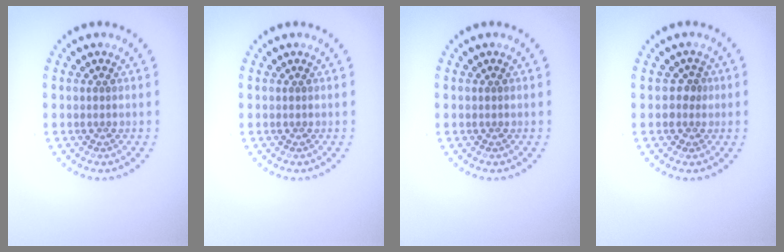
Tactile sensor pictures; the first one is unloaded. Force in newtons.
{"total": 0.0}
{"total": 0.0}
{"total": 1.1, "press": 1.0, "slide": 0.4}